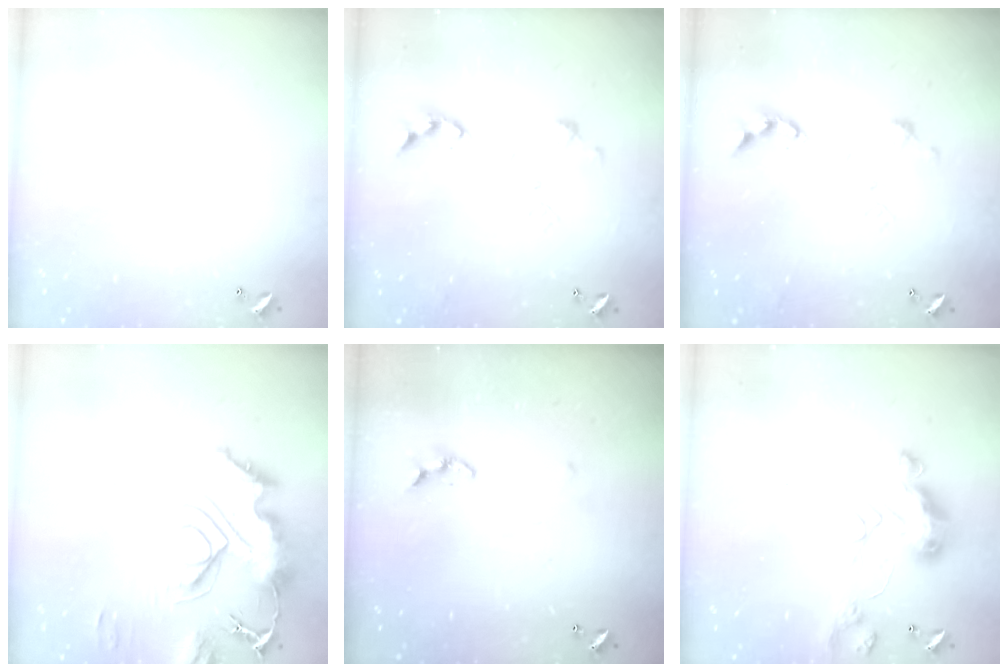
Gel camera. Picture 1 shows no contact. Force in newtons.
{"total": 0.0}
{"total": 0.0}
{"total": 15.1, "press": 15.0, "slide": 1.8}
{"total": 4.3, "press": 4.3, "slide": 0.4}
{"total": 11.0, "press": 11.0, "slide": 0.7}